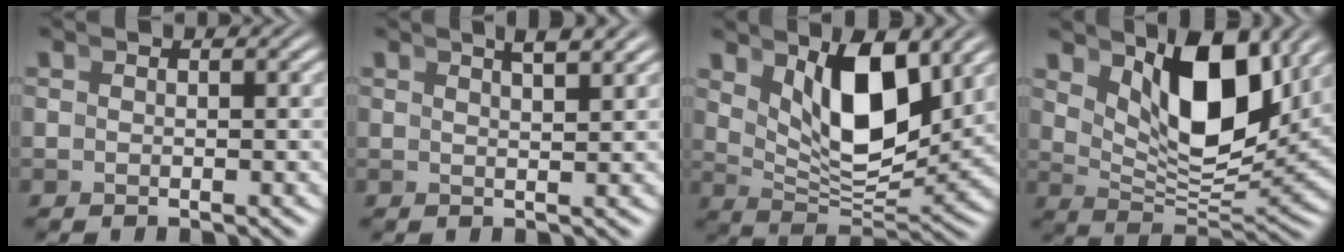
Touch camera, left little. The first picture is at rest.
{"total": 2.8, "force": [2.1, -1.0, 1.6], "torque": [-0.006, 0.009, 0.036]}
{"total": 6.7, "force": [2.6, 2.2, 5.7], "torque": [-0.085, -0.009, 0.048]}
{"total": 8.3, "force": [3.6, 2.8, 6.9], "torque": [-0.106, -0.008, 0.061]}